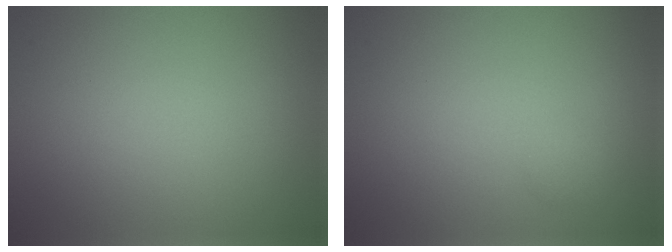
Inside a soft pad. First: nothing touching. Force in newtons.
{"total": 0.7, "press": 0.7, "slide": 0.0}